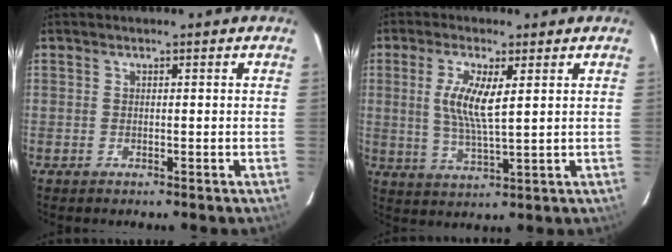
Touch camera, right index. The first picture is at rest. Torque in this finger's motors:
{"motor_torque": [0.22, 0.23, 0.10, 0.08]}